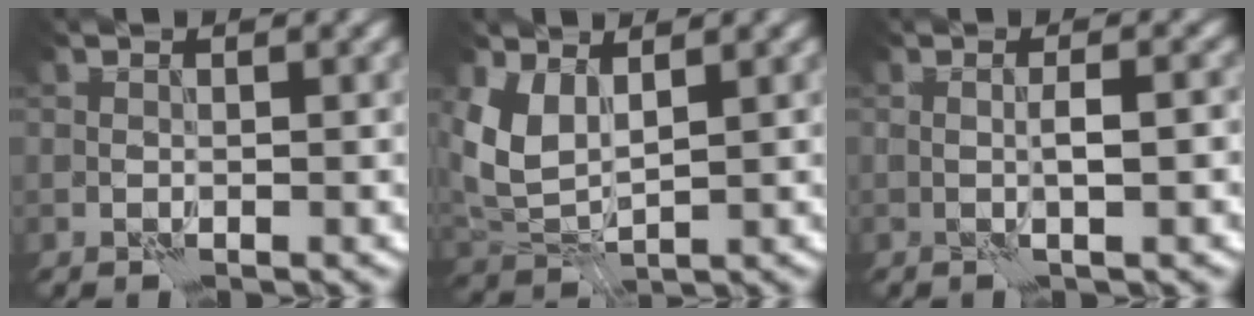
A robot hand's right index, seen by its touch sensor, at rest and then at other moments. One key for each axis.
{"total": 3.4, "fx": 2.4, "fy": 1.5, "fz": 2.0, "tx": -0.058, "ty": -0.005, "tz": 0.051}
{"total": 1.3, "fx": 0.3, "fy": -0.6, "fz": 1.1, "tx": -0.011, "ty": 0.005, "tz": 0.007}